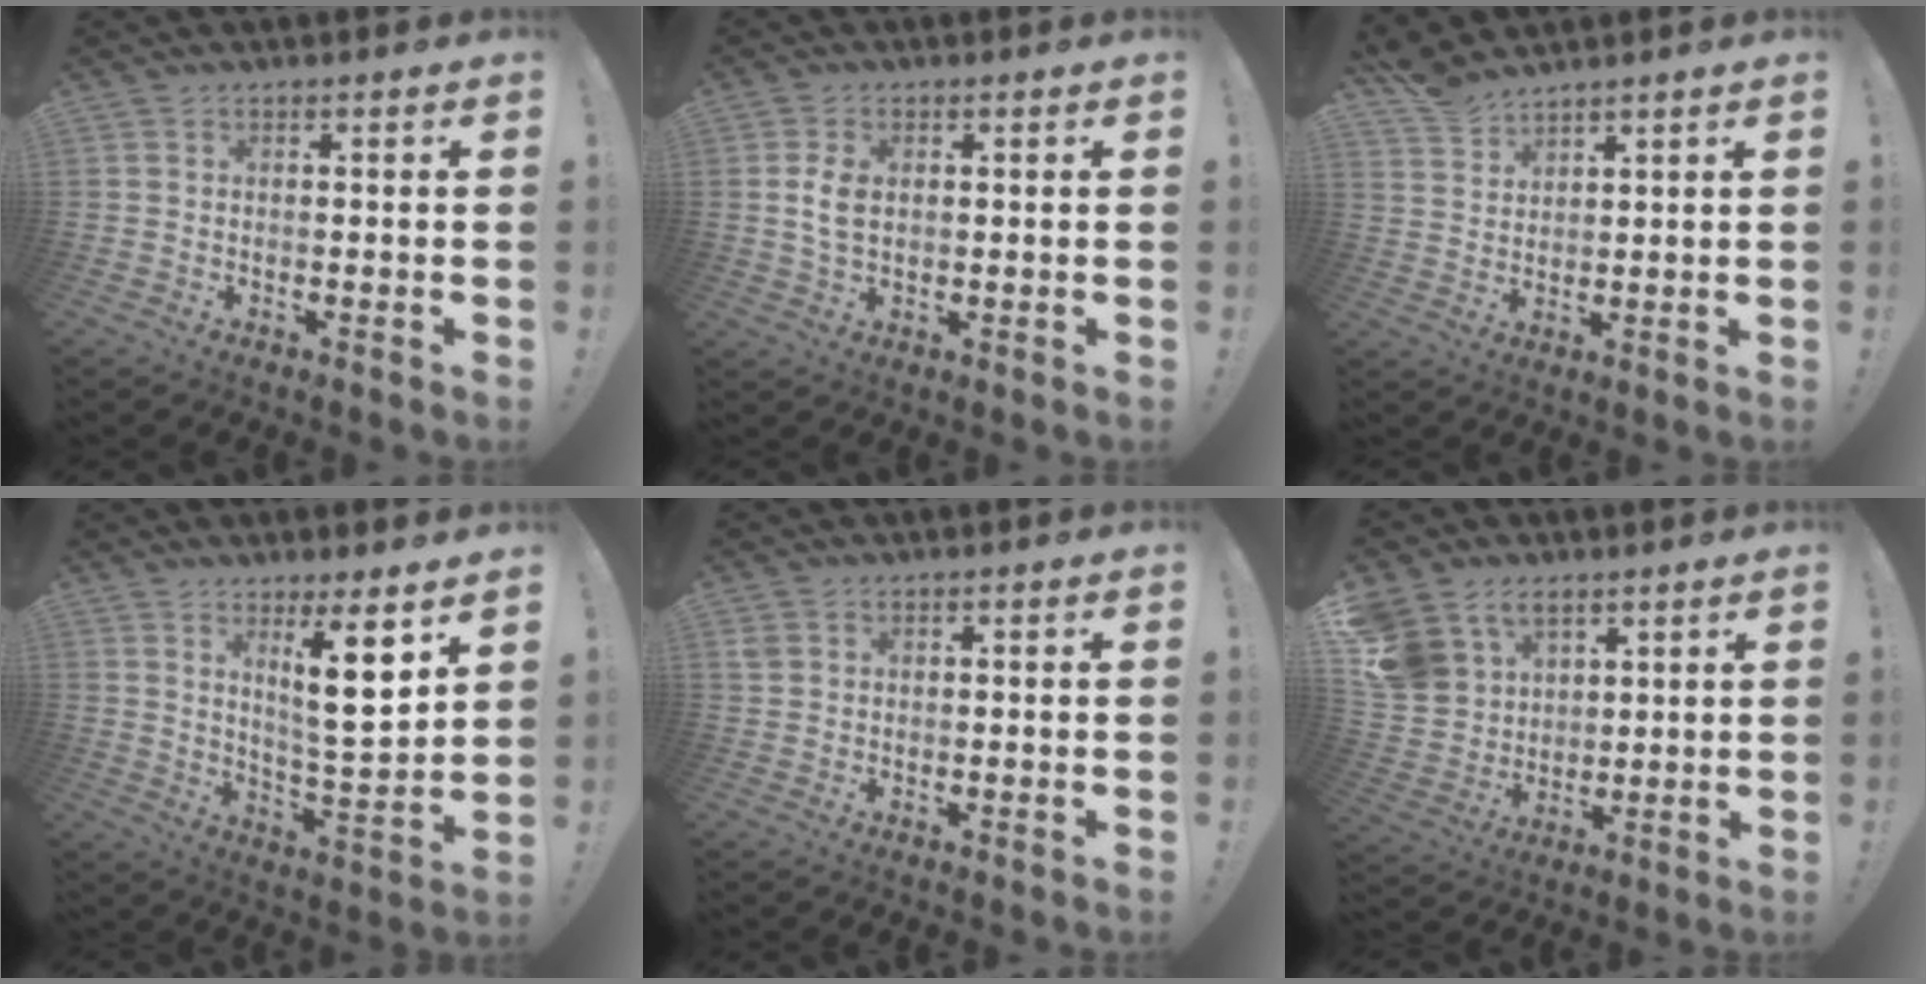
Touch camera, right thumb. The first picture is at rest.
{"total": 5.1, "force": [0.5, 3.4, 3.8], "torque": [-0.077, 0.001, 0.008]}
{"total": 5.6, "force": [5.2, 1.7, 1.1], "torque": [-0.030, -0.034, 0.101]}
{"total": 12.6, "force": [6.3, 2.0, 10.7], "torque": [-0.168, -0.036, 0.098]}
{"total": 2.1, "force": [0.9, 1.5, 1.1], "torque": [-0.017, 0.003, 0.018]}
{"total": 12.1, "force": [7.1, 8.8, 4.3], "torque": [-0.082, -0.048, 0.145]}